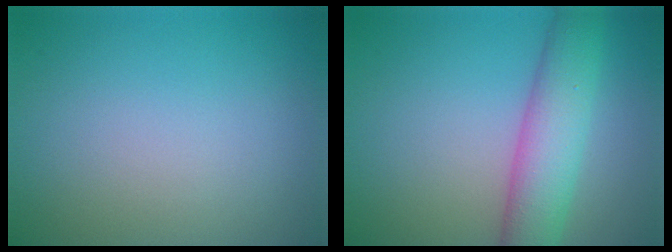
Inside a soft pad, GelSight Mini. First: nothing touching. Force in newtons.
{"total": 5.9, "press": 5.9, "slide": 0.2}